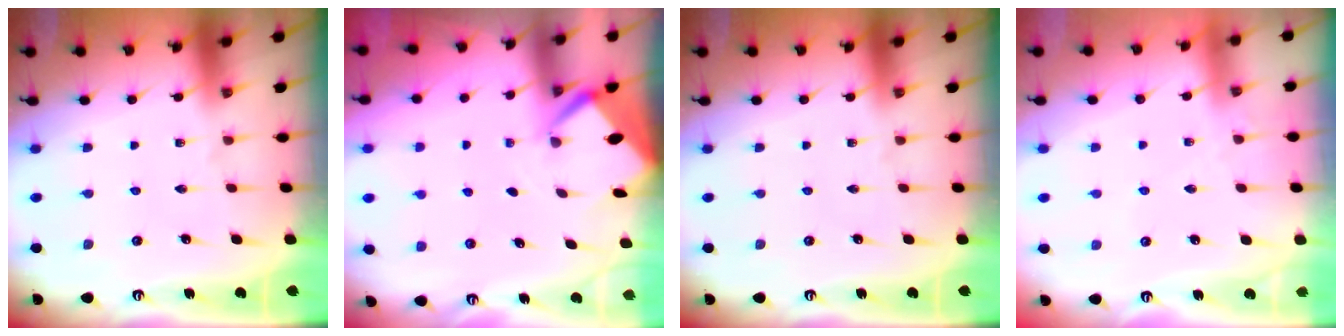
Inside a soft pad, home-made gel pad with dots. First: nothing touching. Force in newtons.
{"total": 2.7, "press": 2.7, "slide": 0.2}
{"total": 0.0}
{"total": 2.1, "press": 2.1, "slide": 0.4}